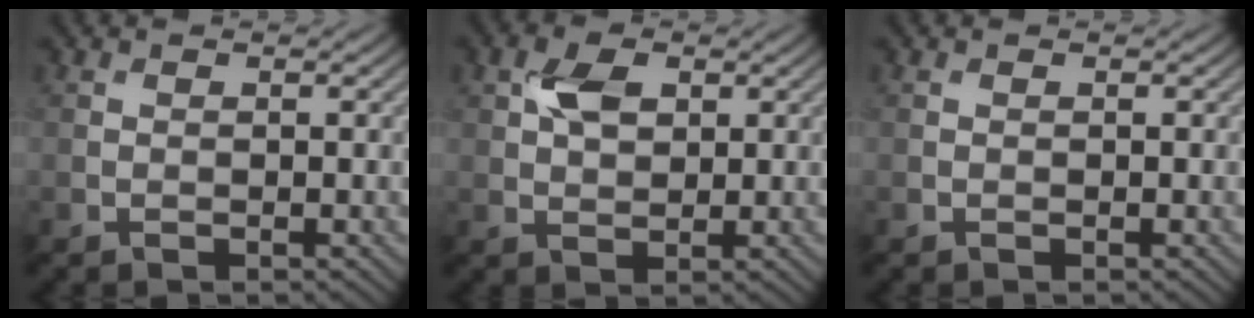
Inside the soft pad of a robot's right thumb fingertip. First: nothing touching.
{"total": 4.2, "force": [1.5, 2.5, 3.0], "torque": [-0.063, 0.006, 0.025]}
{"total": 0.0}